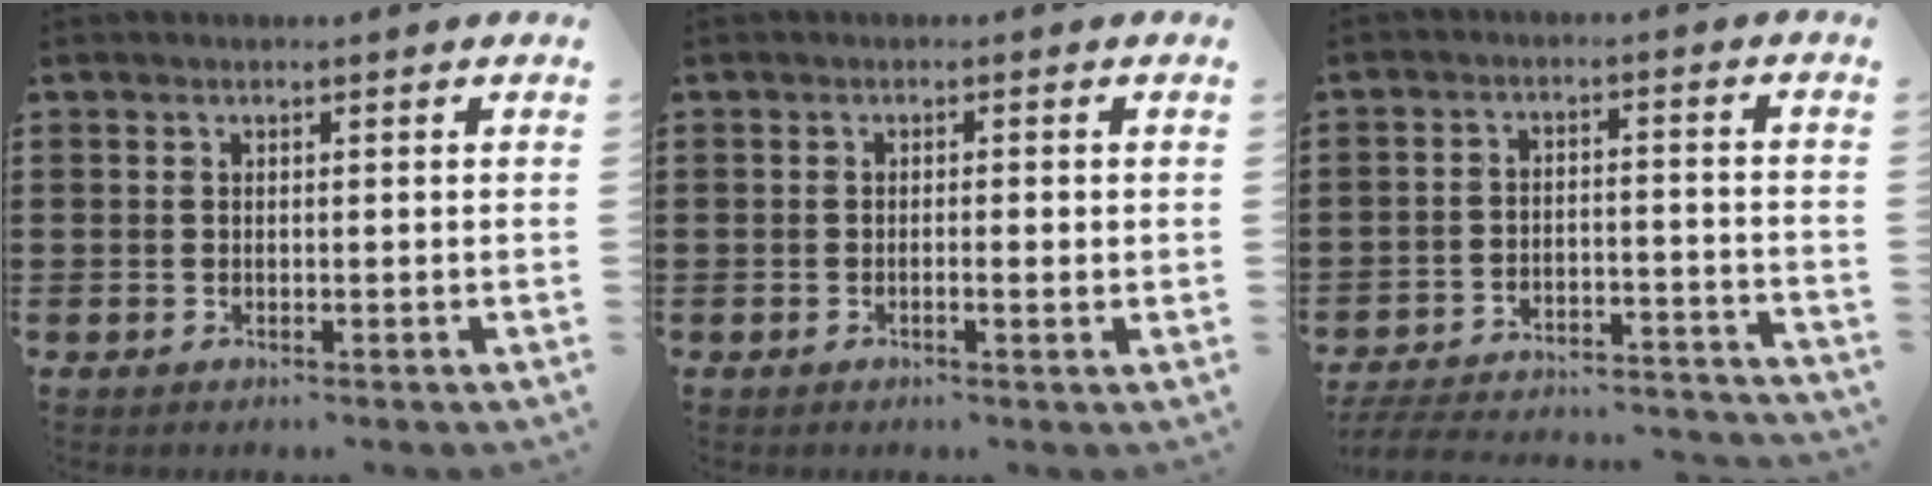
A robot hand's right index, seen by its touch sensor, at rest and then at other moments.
{"total": 1.4, "force": [-0.4, 0.0, 1.4], "torque": [-0.023, -0.004, -0.006]}
{"total": 4.8, "force": [-4.6, 0.5, 1.4], "torque": [-0.031, -0.007, -0.095]}